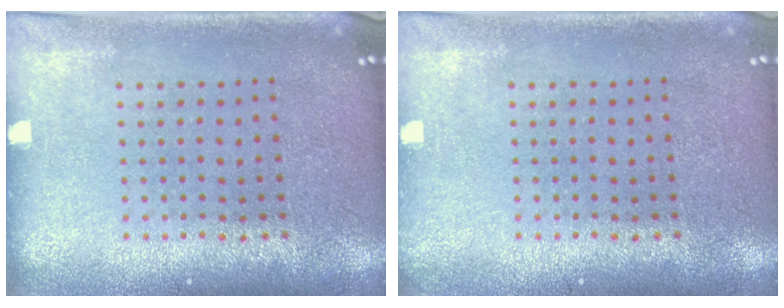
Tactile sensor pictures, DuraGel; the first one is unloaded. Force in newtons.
{"total": 0.7, "press": 0.7, "slide": 0.0}